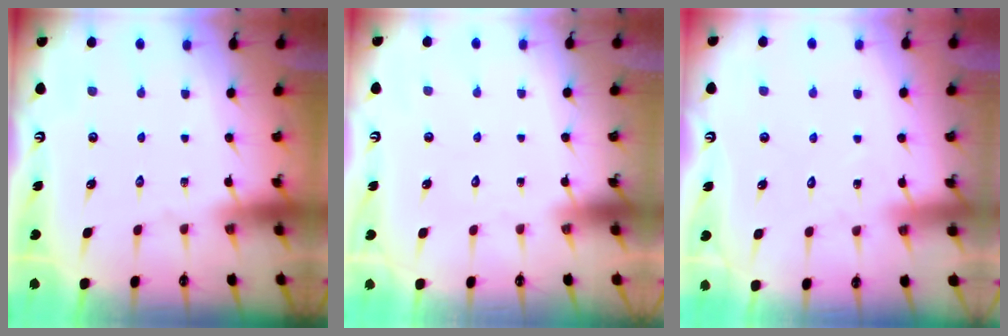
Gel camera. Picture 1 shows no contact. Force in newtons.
{"total": 1.6, "press": 1.6, "slide": 0.0}
{"total": 6.0, "press": 6.0, "slide": 0.5}